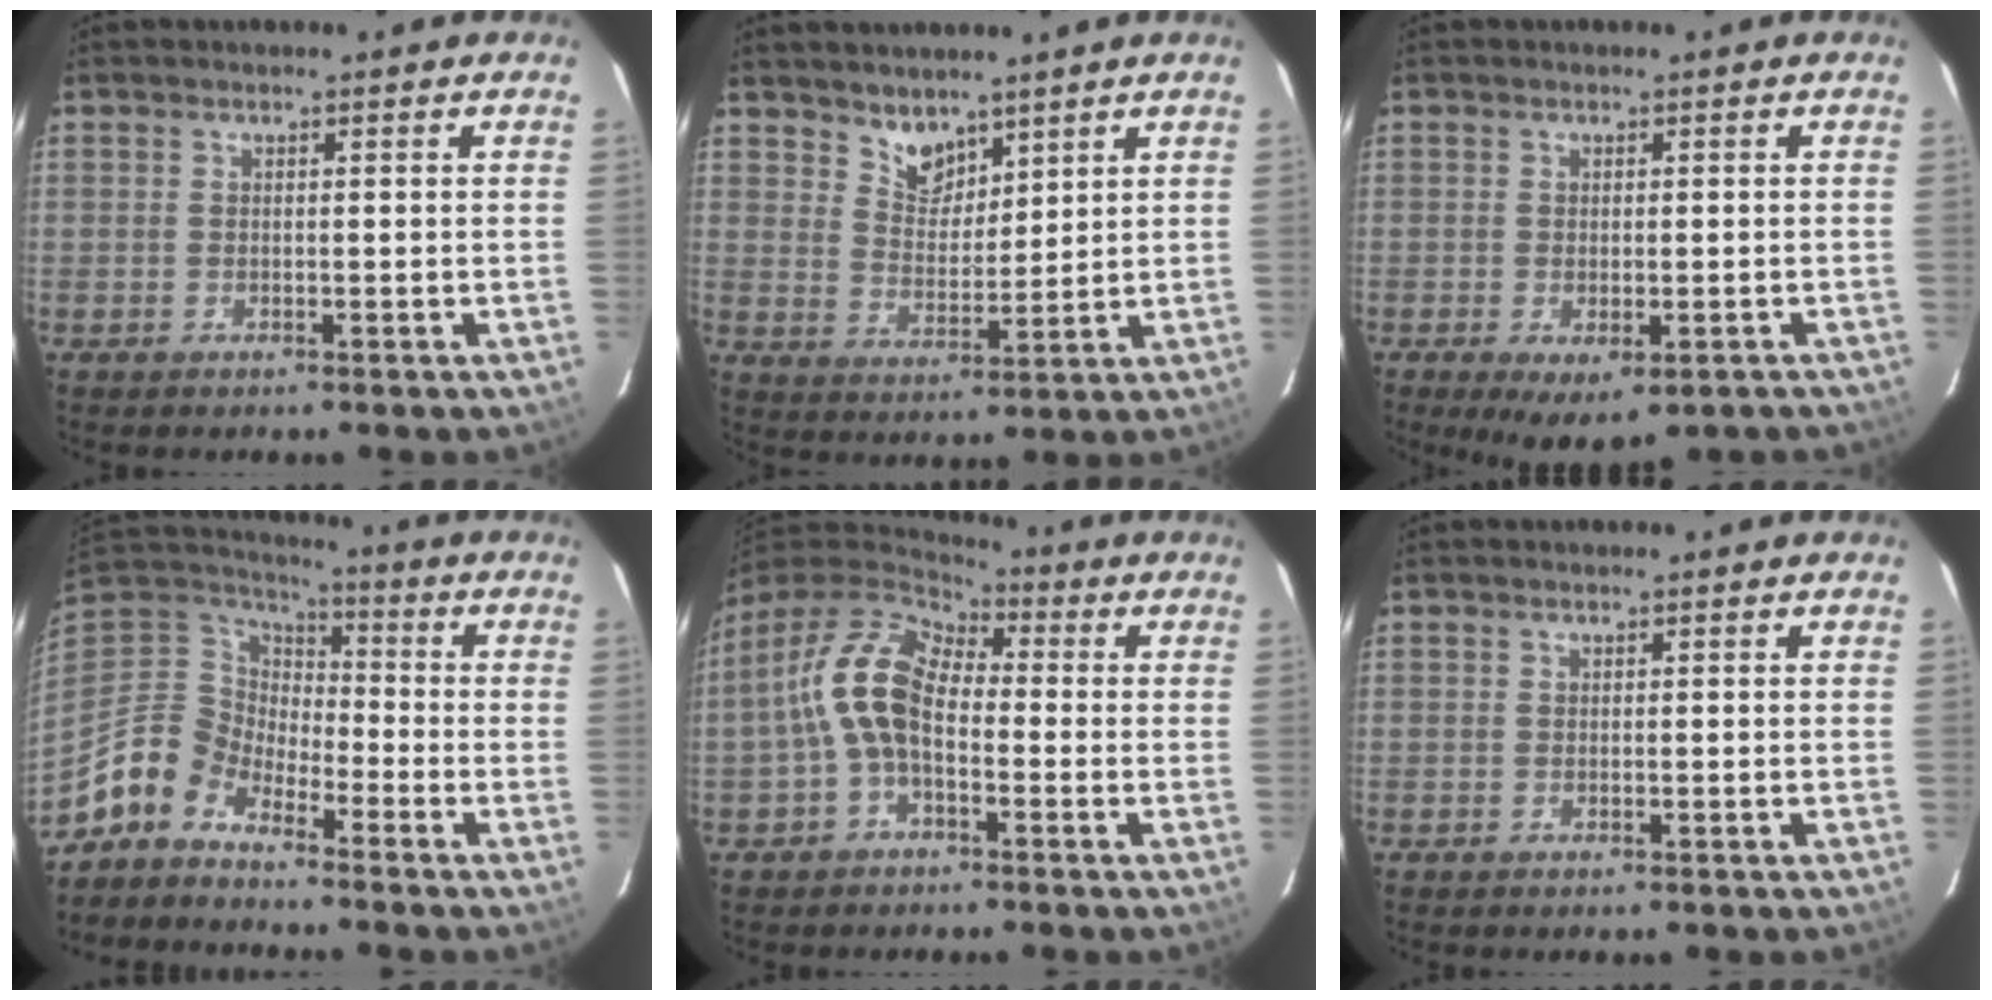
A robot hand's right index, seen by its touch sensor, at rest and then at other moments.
{"total": 5.9, "force": [4.8, 3.0, 1.8], "torque": [-0.020, 0.003, 0.091]}
{"total": 7.3, "force": [-4.1, 3.2, 5.1], "torque": [-0.086, -0.030, -0.050]}
{"total": 10.0, "force": [-8.0, 5.2, 3.0], "torque": [-0.071, 0.021, -0.172]}
{"total": 11.4, "force": [-1.7, 6.6, 9.1], "torque": [-0.178, 0.023, -0.041]}
{"total": 0.0}